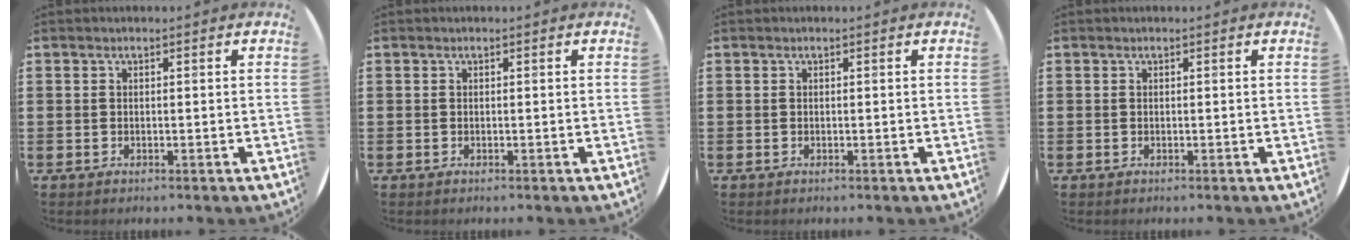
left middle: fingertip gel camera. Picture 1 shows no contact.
{"total": 0.0}
{"total": 0.0}
{"total": 0.0}